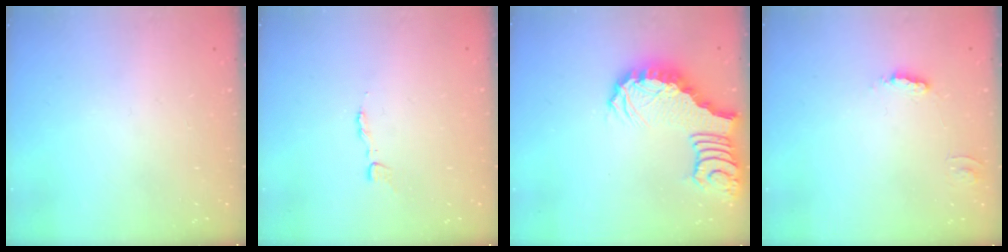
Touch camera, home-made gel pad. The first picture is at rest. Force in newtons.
{"total": 2.5, "press": 2.5, "slide": 0.3}
{"total": 3.3, "press": 3.2, "slide": 0.7}
{"total": 4.1, "press": 4.1, "slide": 0.3}